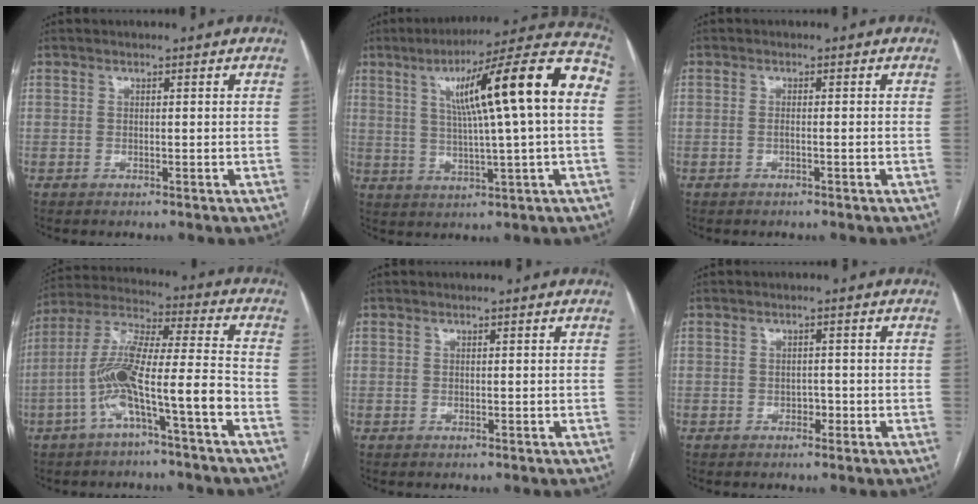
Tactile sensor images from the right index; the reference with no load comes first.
{"total": 18.7, "force": [3.6, 0.5, 18.3], "torque": [-0.264, 0.030, 0.047]}
{"total": 1.0, "force": [-0.3, 0.1, 1.0], "torque": [-0.019, 0.001, -0.001]}
{"total": 12.6, "force": [-5.0, 0.8, 11.6], "torque": [-0.228, 0.027, -0.092]}
{"total": 0.0}
{"total": 1.4, "force": [-0.5, 1.0, 0.7], "torque": [-0.006, 0.005, -0.007]}